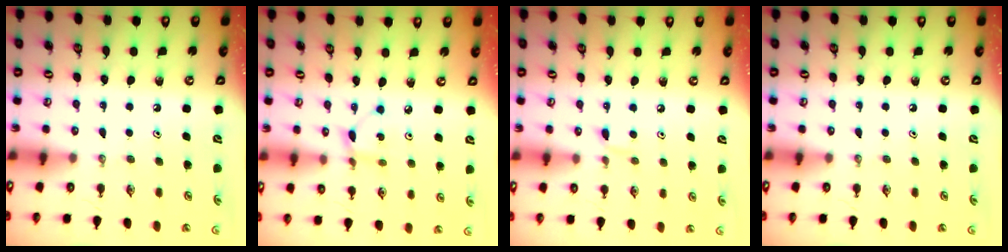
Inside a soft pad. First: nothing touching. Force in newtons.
{"total": 1.9, "press": 1.9, "slide": 0.2}
{"total": 4.9, "press": 4.8, "slide": 0.7}
{"total": 0.0}